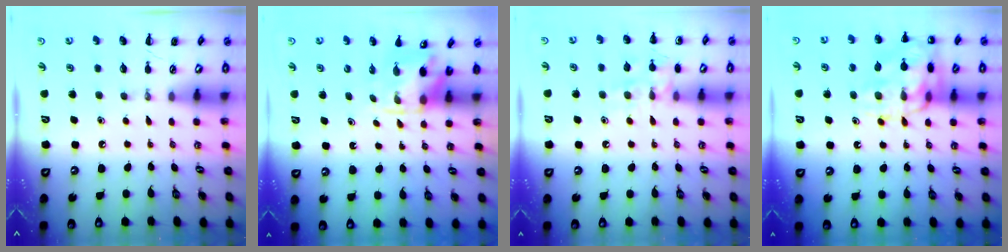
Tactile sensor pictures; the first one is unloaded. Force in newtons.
{"total": 4.7, "press": 4.6, "slide": 0.6}
{"total": 10.0, "press": 9.9, "slide": 1.0}
{"total": 17.7, "press": 17.6, "slide": 1.9}